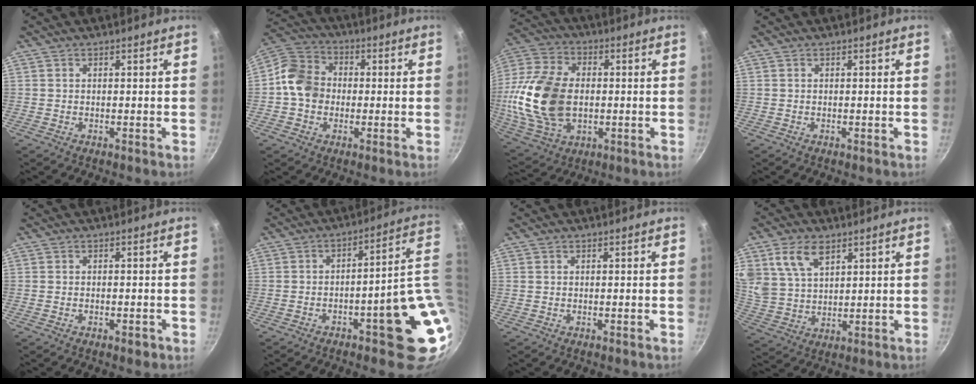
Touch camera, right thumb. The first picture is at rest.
{"total": 10.1, "force": [-0.6, 8.4, 5.5], "torque": [-0.072, 0.023, -0.034]}
{"total": 20.3, "force": [-0.6, 13.6, 15.1], "torque": [-0.288, 0.014, -0.009]}
{"total": 0.0}
{"total": 1.7, "force": [-0.9, 0.8, 1.2], "torque": [-0.020, 0.007, -0.011]}
{"total": 16.4, "force": [-1.5, 4.5, 15.7], "torque": [-0.174, 0.015, -0.010]}
{"total": 0.0}
{"total": 9.7, "force": [5.1, 5.8, 5.8], "torque": [-0.100, -0.018, 0.107]}